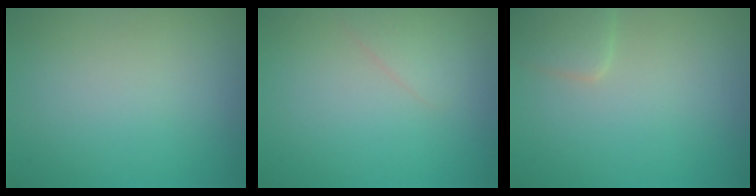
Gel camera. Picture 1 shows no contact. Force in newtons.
{"total": 1.2, "press": 1.2, "slide": 0.0}
{"total": 2.1, "press": 2.0, "slide": 0.2}